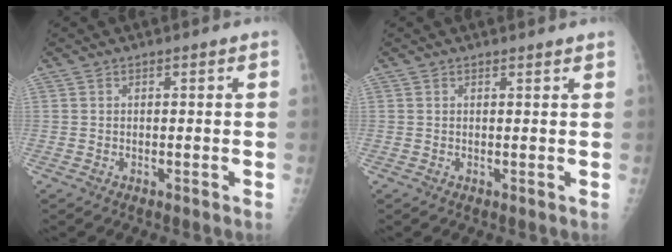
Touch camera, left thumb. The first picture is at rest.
{"total": 1.2, "force": [1.1, 0.0, 0.2], "torque": [-0.004, -0.004, 0.014]}